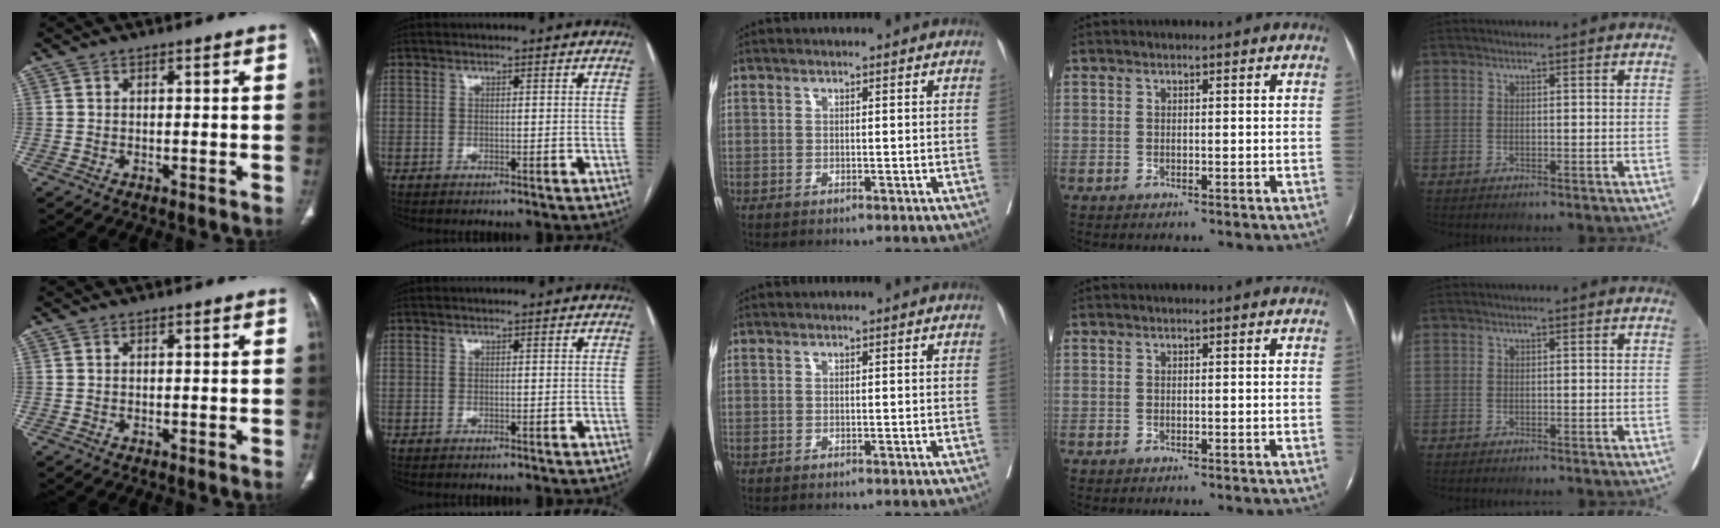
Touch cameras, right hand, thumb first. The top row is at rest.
{}